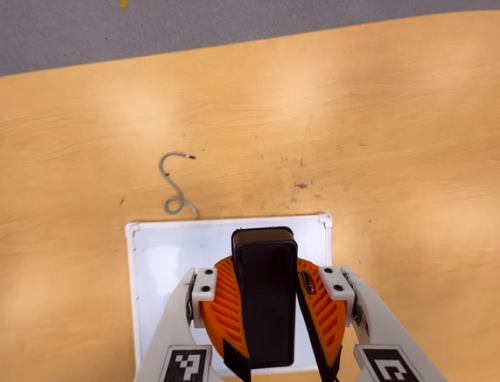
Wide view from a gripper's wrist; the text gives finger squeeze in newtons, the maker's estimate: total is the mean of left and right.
{"total": 10.5, "left": 10.5, "right": 10.4}